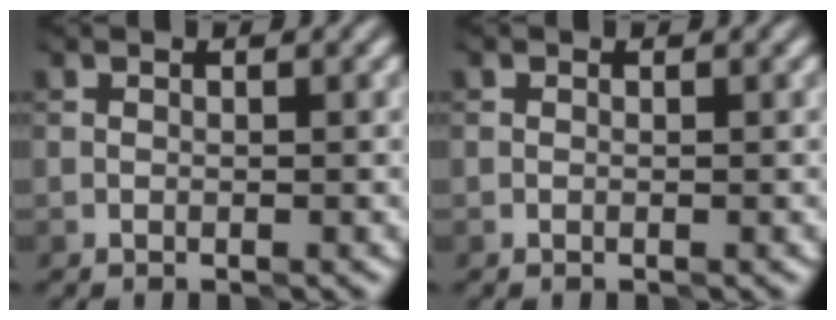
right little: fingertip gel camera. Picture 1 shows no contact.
{"total": 0.0}